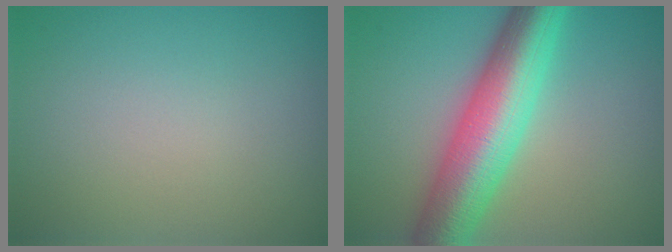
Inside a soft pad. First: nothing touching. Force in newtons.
{"total": 9.2, "press": 9.2, "slide": 0.3}